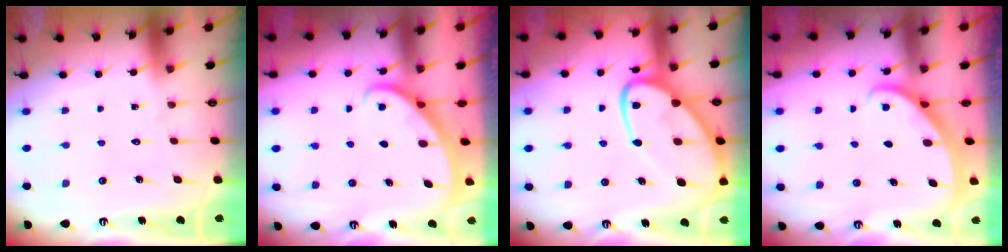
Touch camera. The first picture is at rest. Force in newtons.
{"total": 1.7, "press": 1.7, "slide": 0.1}
{"total": 17.2, "press": 17.1, "slide": 1.4}
{"total": 2.2, "press": 2.2, "slide": 0.1}